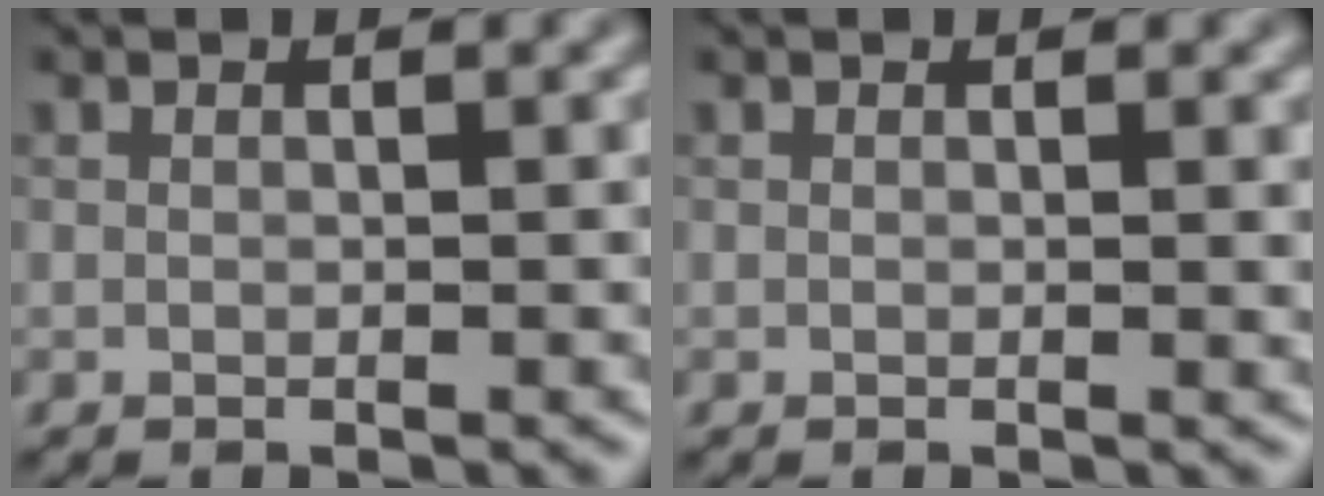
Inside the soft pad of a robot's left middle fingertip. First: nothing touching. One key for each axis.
{"total": 0.7, "fx": 0.3, "fy": 0.2, "fz": 0.6, "tx": -0.004, "ty": -0.001, "tz": 0.003}